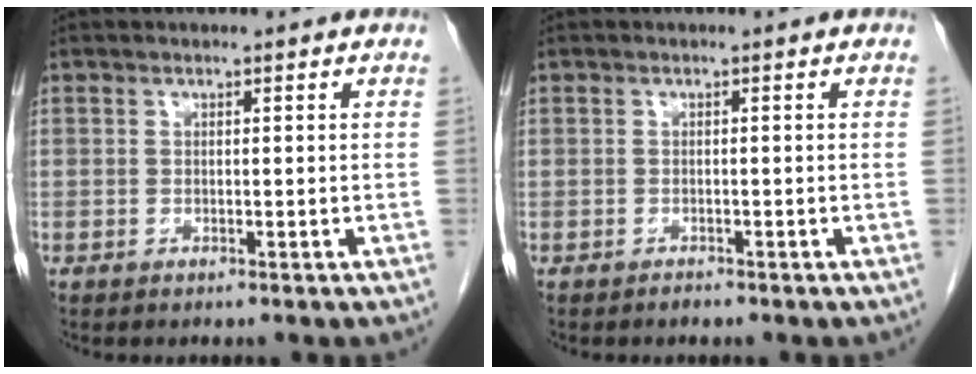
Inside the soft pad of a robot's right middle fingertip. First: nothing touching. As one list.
[{"total": 0.7, "force": [-0.6, 0.2, 0.2], "torque": [-0.006, 0.000, -0.009]}]